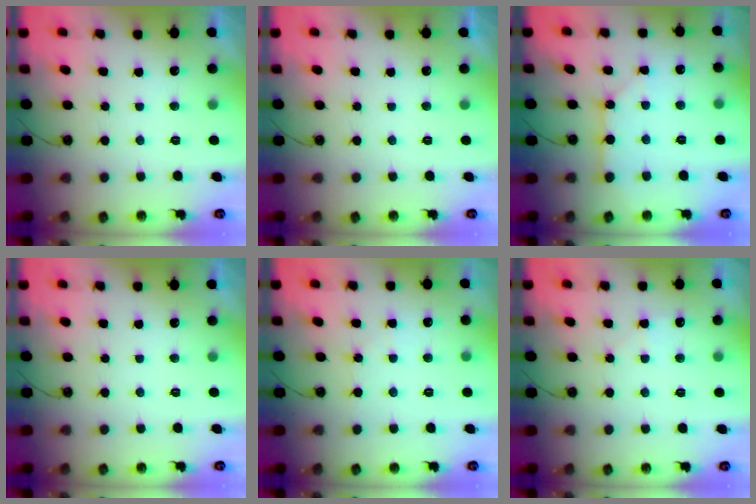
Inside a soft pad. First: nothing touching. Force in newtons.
{"total": 0.0}
{"total": 3.2, "press": 3.2, "slide": 0.2}
{"total": 0.0}
{"total": 3.0, "press": 2.9, "slide": 0.5}
{"total": 5.7, "press": 5.6, "slide": 0.6}